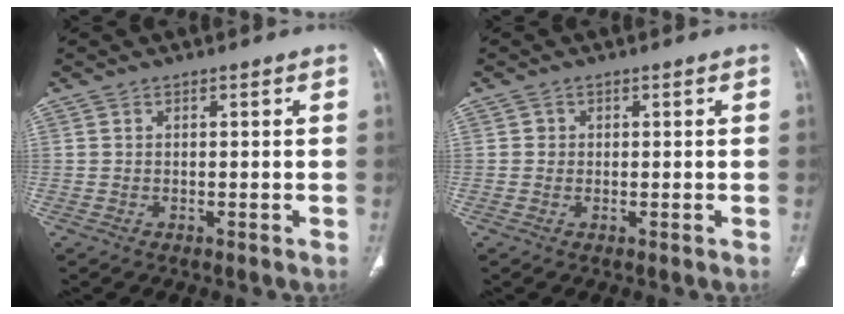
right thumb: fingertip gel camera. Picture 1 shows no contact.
{"total": 0.9, "force": [0.1, 0.9, 0.1], "torque": [0.005, 0.003, 0.000]}